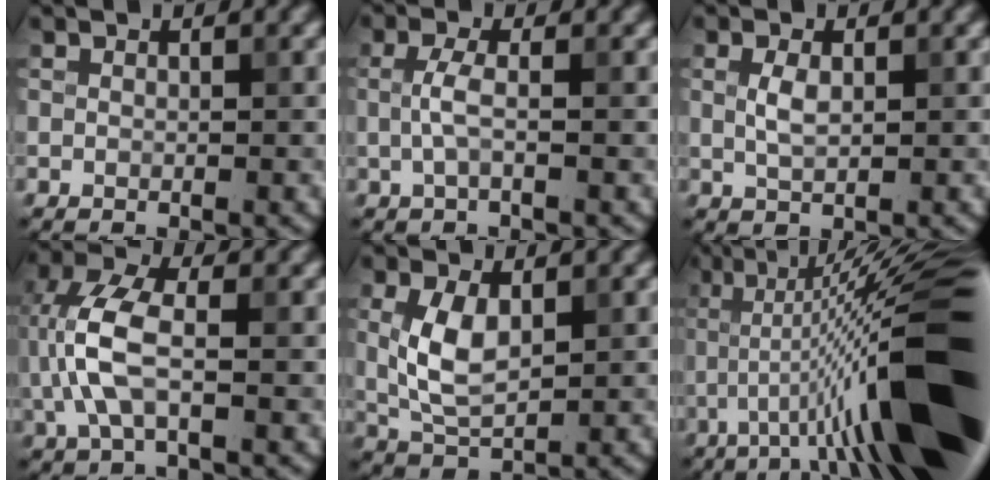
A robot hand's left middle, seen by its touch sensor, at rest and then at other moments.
{"total": 2.0, "force": [-0.2, 0.5, 1.9], "torque": [-0.043, 0.003, -0.006]}
{"total": 1.9, "force": [0.4, 0.9, 1.6], "torque": [-0.038, 0.001, 0.009]}
{"total": 5.7, "force": [-0.3, 2.7, 5.0], "torque": [-0.124, 0.011, -0.012]}
{"total": 4.3, "force": [0.6, 2.3, 3.6], "torque": [-0.080, 0.002, 0.016]}
{"total": 16.6, "force": [-3.5, 3.2, 15.9], "torque": [-0.226, 0.025, -0.057]}